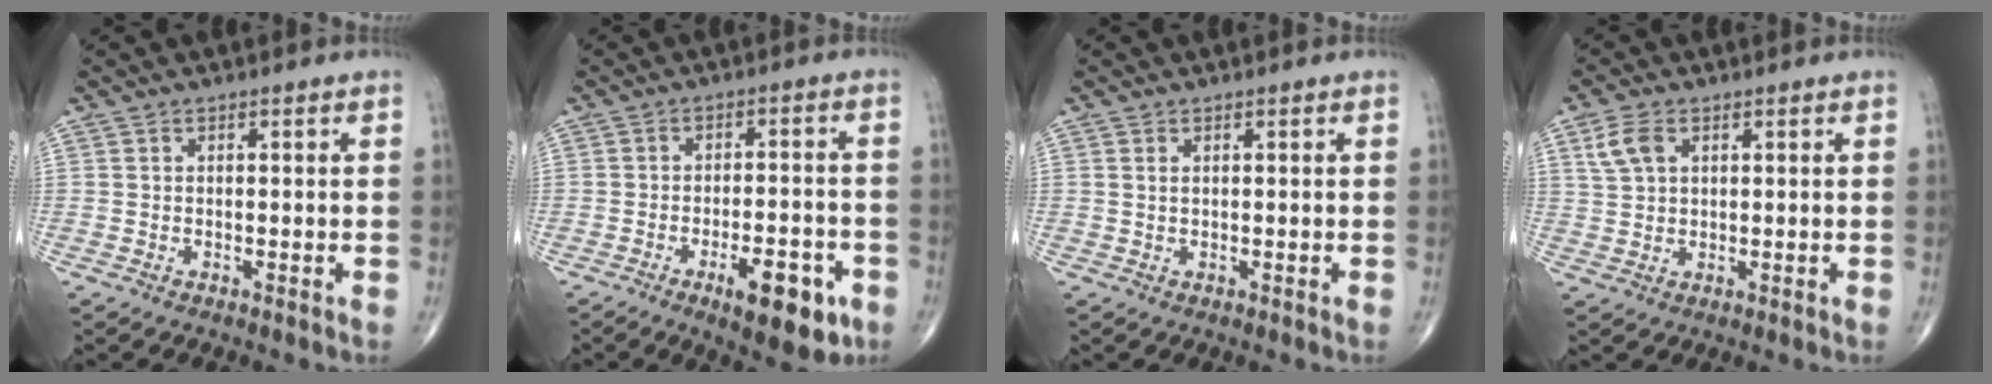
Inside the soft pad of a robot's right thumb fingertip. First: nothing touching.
{"total": 11.1, "force": [-5.3, 4.2, 8.8], "torque": [-0.108, 0.021, -0.068]}
{"total": 0.6, "force": [0.3, 0.3, 0.5], "torque": [-0.008, 0.004, 0.007]}
{"total": 4.9, "force": [2.0, 3.0, 3.2], "torque": [-0.066, 0.003, 0.044]}